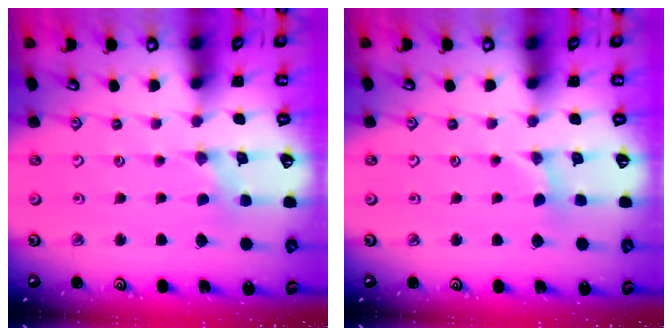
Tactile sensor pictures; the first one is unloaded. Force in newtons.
{"total": 1.6, "press": 1.6, "slide": 0.4}